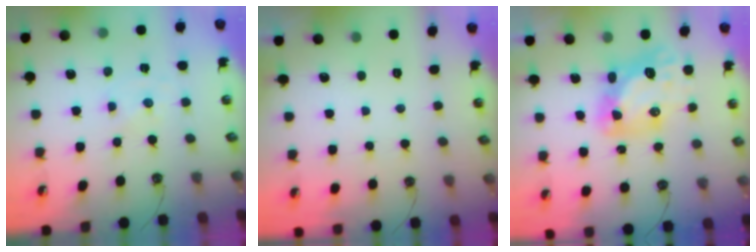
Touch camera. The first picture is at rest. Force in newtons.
{"total": 0.0}
{"total": 12.4, "press": 12.3, "slide": 1.5}